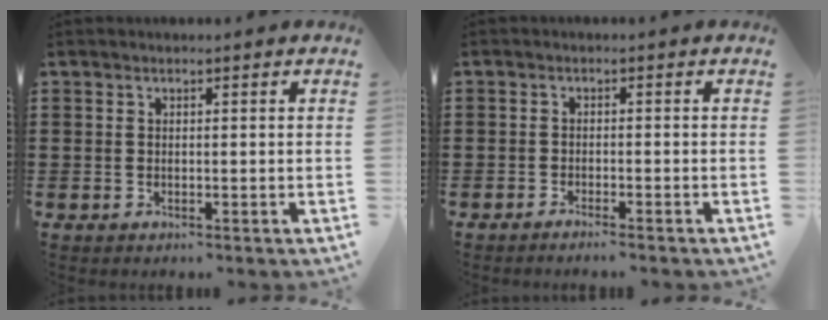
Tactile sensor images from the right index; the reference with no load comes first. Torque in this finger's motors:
{"motor_torque": [2.14, 0.00, -1.03, -0.12]}